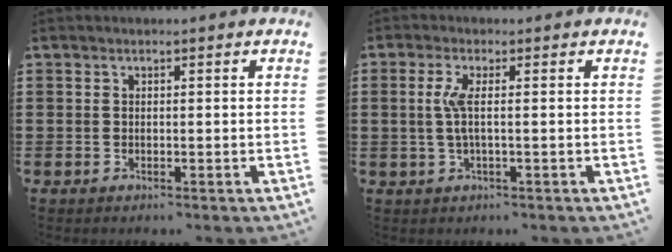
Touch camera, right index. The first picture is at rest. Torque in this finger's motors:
{"motor_torque": [0.90, -0.32, 0.11, 0.11]}